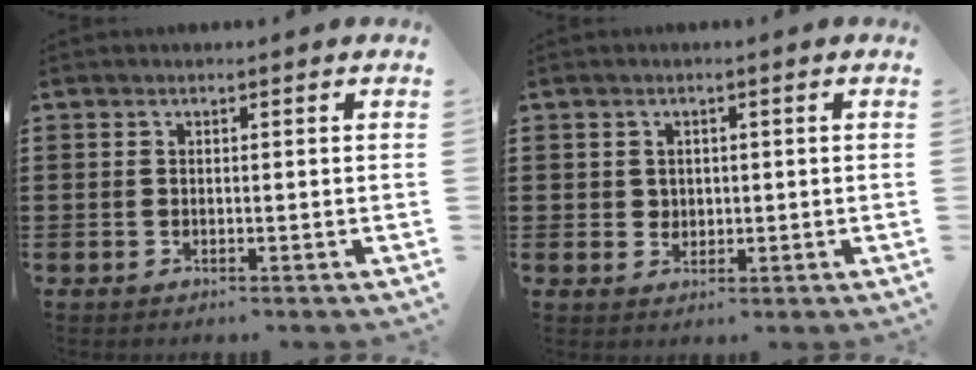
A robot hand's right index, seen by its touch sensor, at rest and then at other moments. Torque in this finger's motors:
{"motor_torque": [-0.03, 0.31, -0.03, -0.01]}